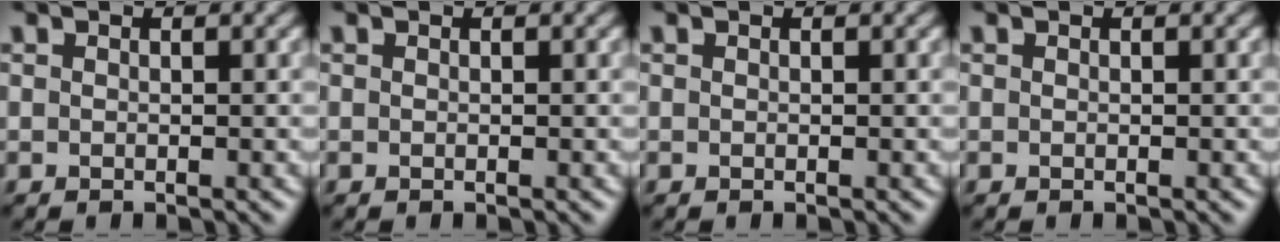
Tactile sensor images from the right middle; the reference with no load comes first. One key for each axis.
{"total": 0.0}
{"total": 0.0}
{"total": 0.0}